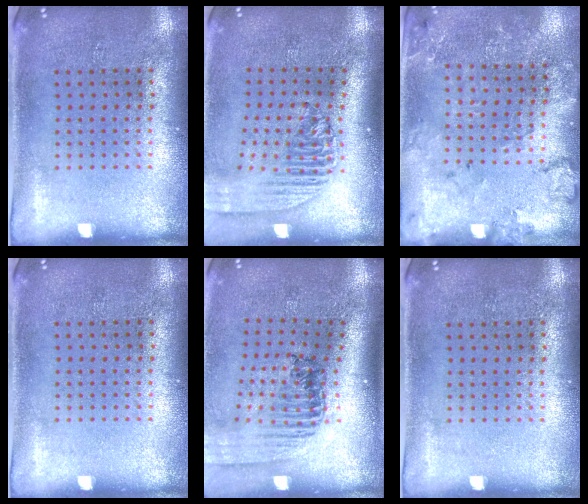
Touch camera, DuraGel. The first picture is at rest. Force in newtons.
{"total": 2.2, "press": 1.7, "slide": 1.4}
{"total": 1.8, "press": 1.7, "slide": 0.6}
{"total": 0.0}
{"total": 1.5, "press": 1.4, "slide": 0.4}
{"total": 0.0}